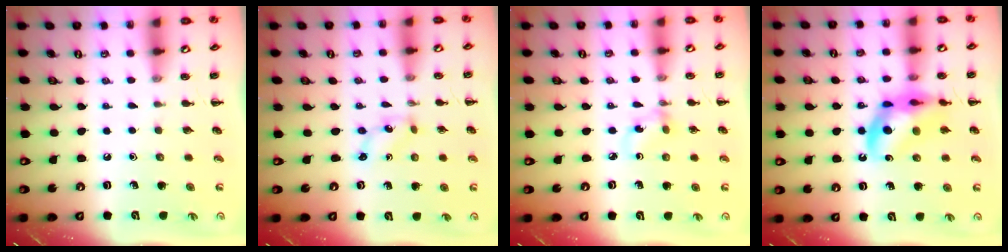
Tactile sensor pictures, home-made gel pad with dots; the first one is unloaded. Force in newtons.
{"total": 1.1, "press": 1.1, "slide": 0.1}
{"total": 2.9, "press": 2.7, "slide": 0.9}
{"total": 12.9, "press": 12.4, "slide": 3.4}